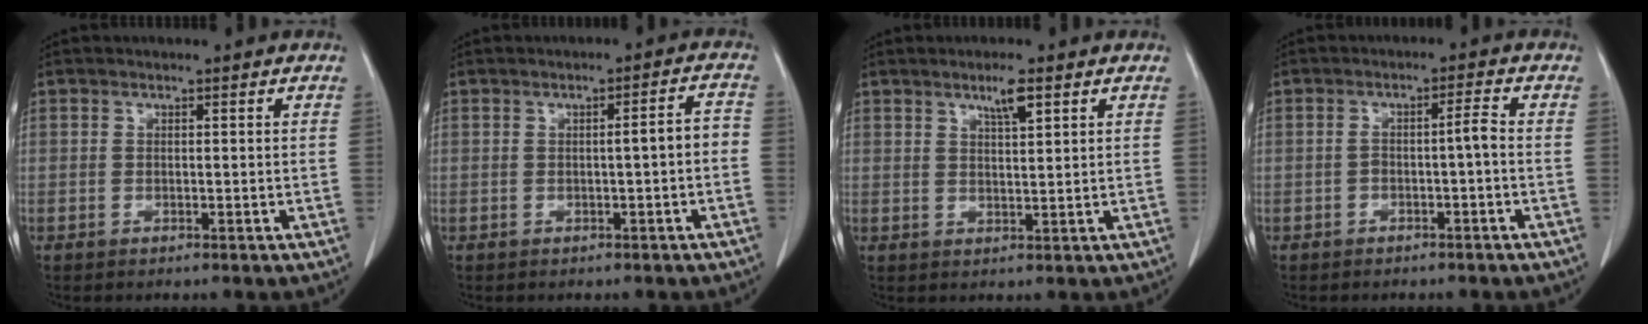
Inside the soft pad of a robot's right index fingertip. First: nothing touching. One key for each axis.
{"total": 3.1, "fx": -0.6, "fy": 0.3, "fz": 3.0, "tx": -0.038, "ty": 0.009, "tz": -0.007}
{"total": 3.3, "fx": 2.0, "fy": 0.3, "fz": 2.6, "tx": -0.050, "ty": -0.001, "tz": 0.037}
{"total": 2.4, "fx": -0.8, "fy": 0.0, "fz": 2.3, "tx": -0.038, "ty": 0.009, "tz": -0.015}